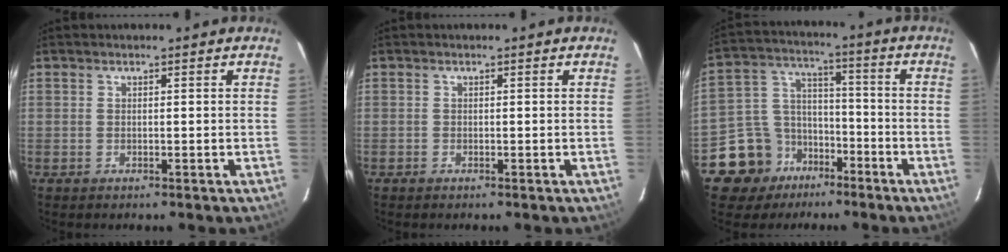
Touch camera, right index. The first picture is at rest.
{"total": 0.0}
{"total": 11.5, "force": [-7.4, 8.5, 2.5], "torque": [-0.078, 0.051, -0.120]}